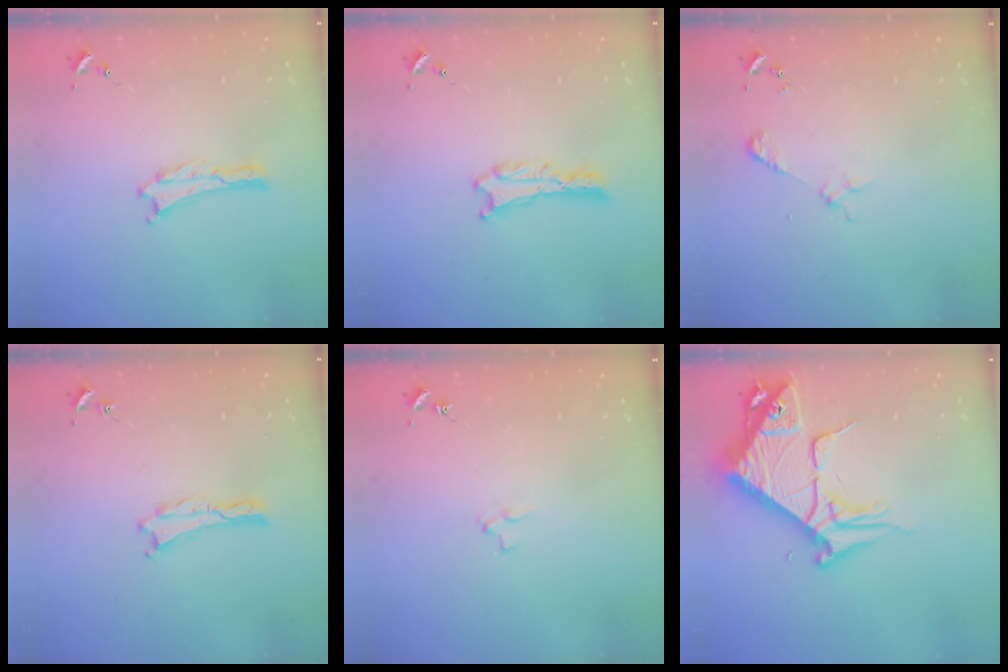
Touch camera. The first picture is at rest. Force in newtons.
{"total": 0.6, "press": 0.6, "slide": 0.1}
{"total": 2.2, "press": 2.2, "slide": 0.2}
{"total": 0.0}
{"total": 1.9, "press": 1.9, "slide": 0.2}
{"total": 9.0, "press": 8.9, "slide": 1.2}